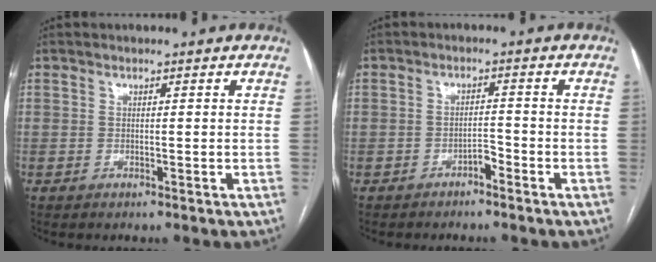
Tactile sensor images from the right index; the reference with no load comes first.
{"total": 1.9, "force": [-1.5, 0.6, 1.1], "torque": [-0.013, 0.004, -0.025]}